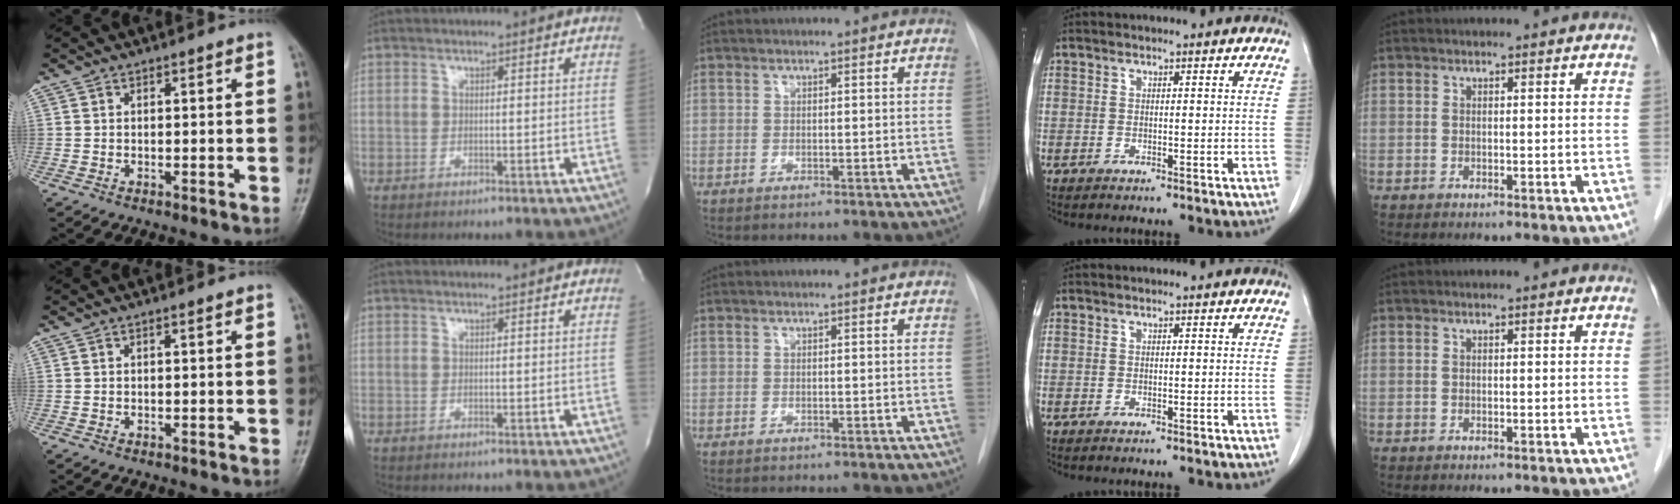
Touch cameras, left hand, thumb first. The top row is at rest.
{}